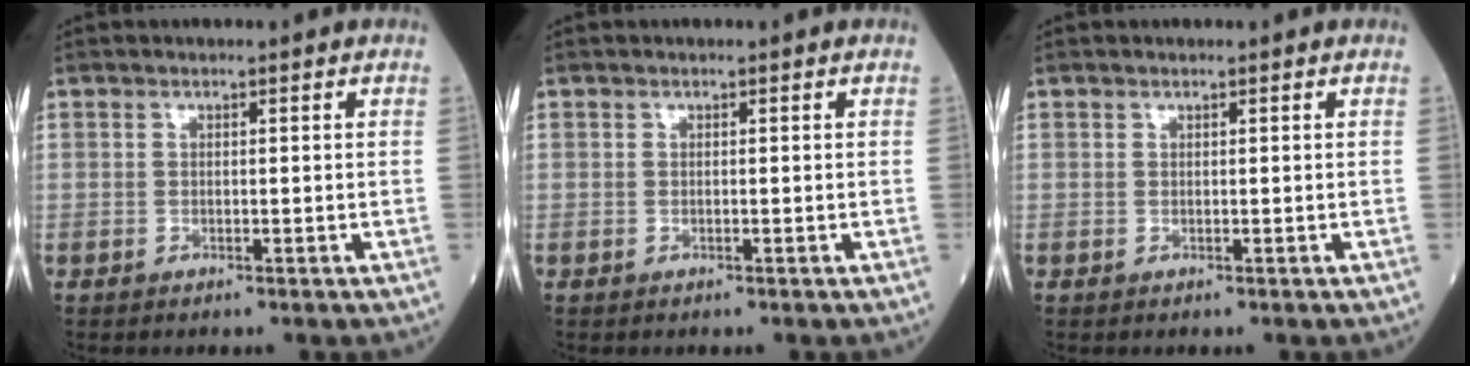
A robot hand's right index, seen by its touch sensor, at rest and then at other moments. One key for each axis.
{"total": 0.0}
{"total": 0.0}